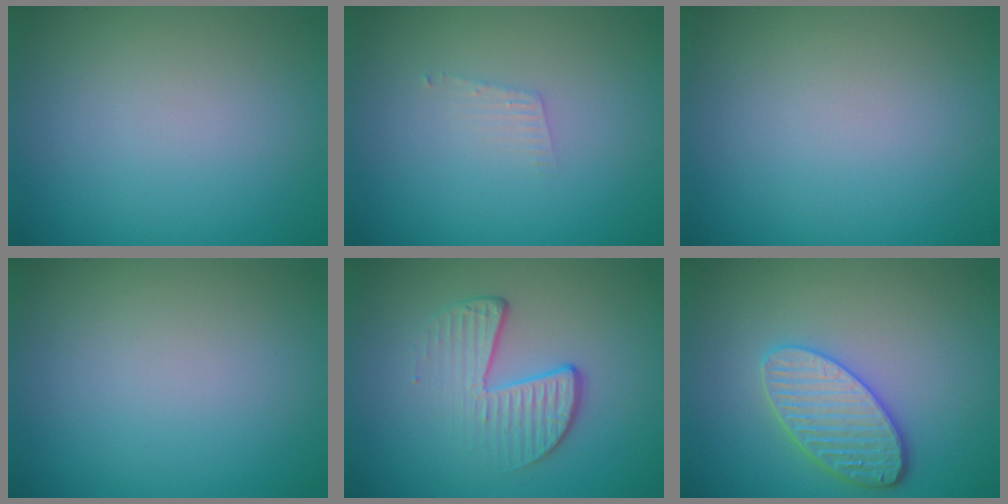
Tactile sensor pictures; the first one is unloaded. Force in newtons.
{"total": 0.9, "press": 0.9, "slide": 0.1}
{"total": 0.0}
{"total": 0.0}
{"total": 4.1, "press": 2.6, "slide": 3.2}
{"total": 4.3, "press": 3.8, "slide": 2.0}